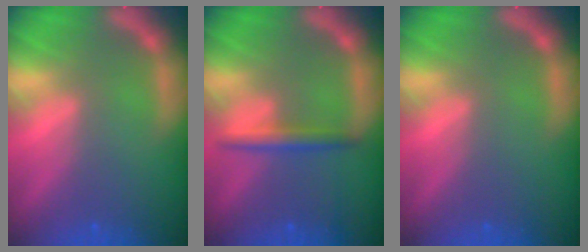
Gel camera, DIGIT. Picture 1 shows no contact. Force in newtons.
{"total": 2.4}
{"total": 0.0}